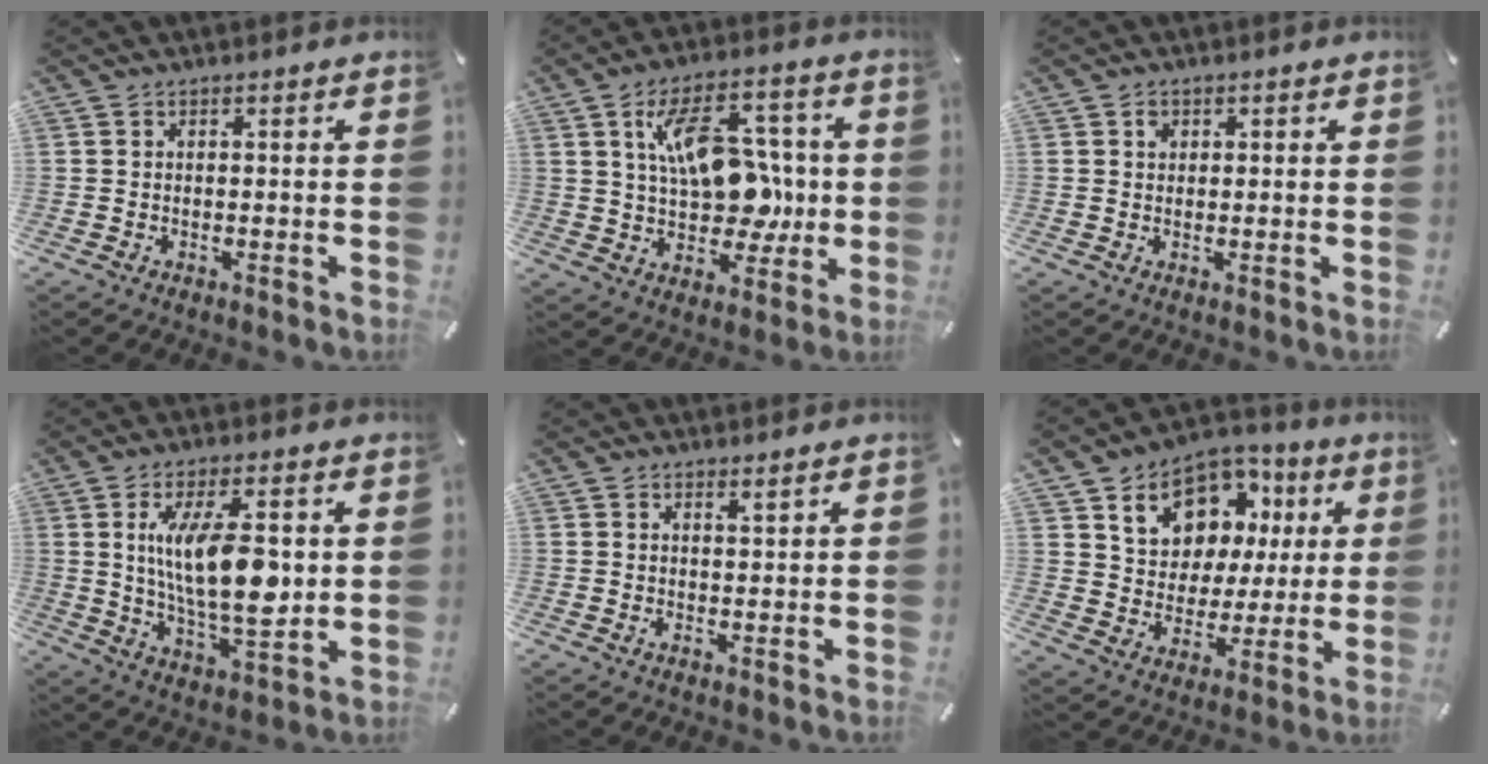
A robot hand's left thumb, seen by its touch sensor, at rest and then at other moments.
{"total": 17.3, "force": [2.4, 11.4, 12.8], "torque": [-0.205, 0.006, 0.044]}
{"total": 1.4, "force": [0.4, 1.3, 0.5], "torque": [0.003, -0.002, 0.003]}
{"total": 16.3, "force": [2.9, 6.1, 14.8], "torque": [-0.288, -0.017, 0.039]}
{"total": 1.5, "force": [1.2, 0.0, 1.0], "torque": [-0.020, -0.003, 0.021]}
{"total": 12.4, "force": [6.5, 9.9, 3.5], "torque": [-0.073, -0.043, 0.125]}